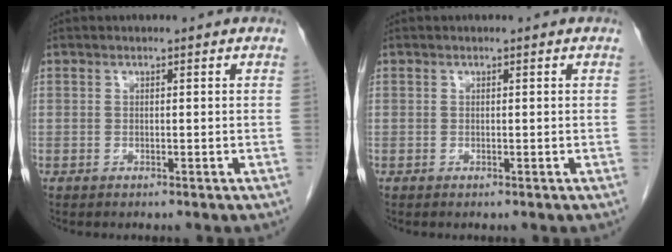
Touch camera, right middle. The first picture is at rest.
{"total": 0.0}